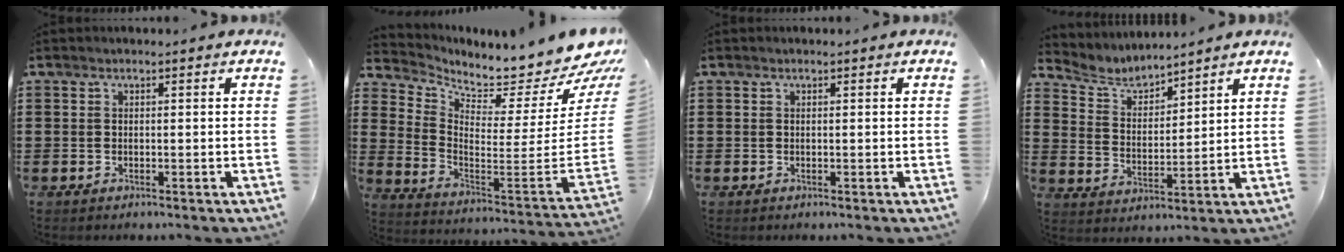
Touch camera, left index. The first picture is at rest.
{"total": 4.7, "force": [4.6, 0.3, 1.1], "torque": [-0.041, -0.079, 0.066]}
{"total": 0.0}
{"total": 4.7, "force": [4.6, 1.0, 0.8], "torque": [-0.040, -0.023, 0.079]}